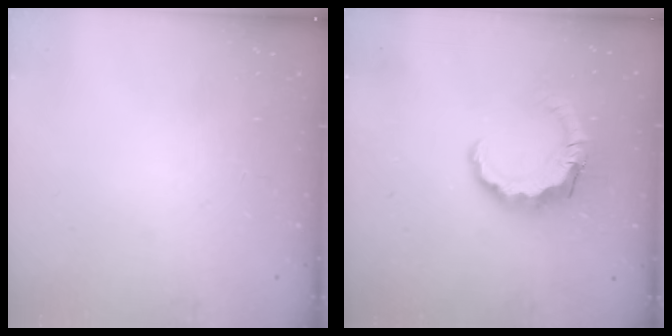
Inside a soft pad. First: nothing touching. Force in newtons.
{"total": 8.2, "press": 8.2, "slide": 0.4}